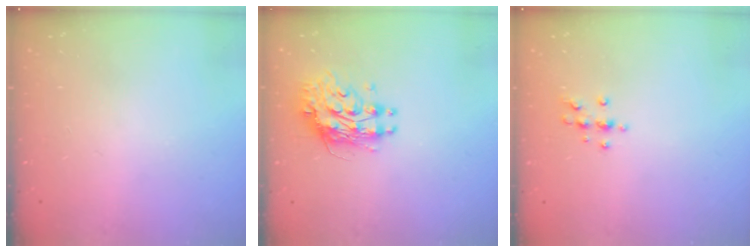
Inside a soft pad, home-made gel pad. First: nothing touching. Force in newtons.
{"total": 10.3, "press": 10.2, "slide": 1.0}
{"total": 7.5, "press": 7.4, "slide": 1.3}